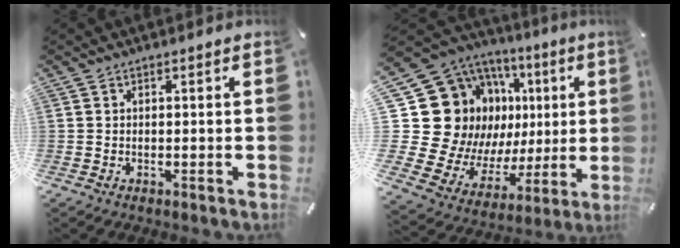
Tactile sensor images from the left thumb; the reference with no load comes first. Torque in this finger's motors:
{"motor_torque": [0.84, 0.86, 0.85, 0.31, 0.08]}